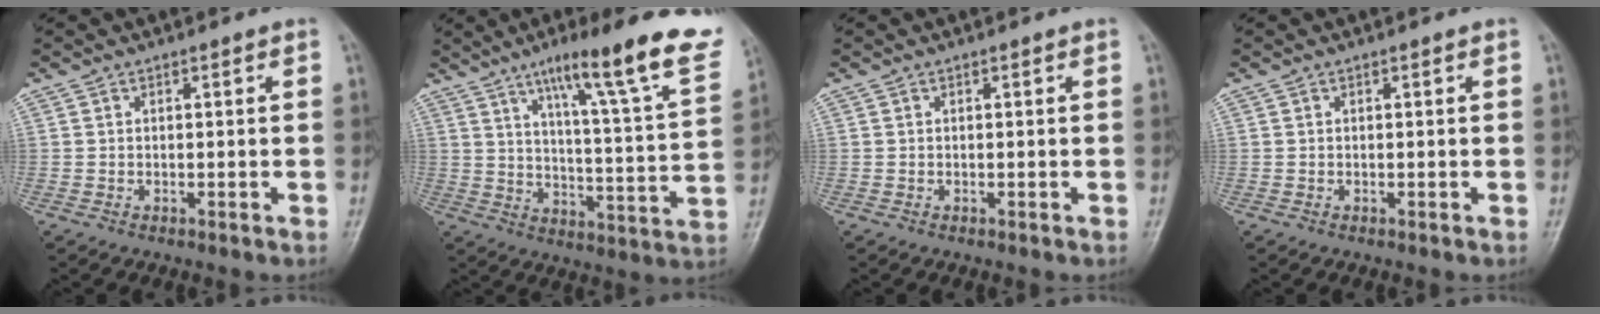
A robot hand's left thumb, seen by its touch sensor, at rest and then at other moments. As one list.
[{"total": 22.4, "force": [13.8, 2.5, 17.4], "torque": [-0.229, -0.048, 0.198]}, {"total": 0.0}, {"total": 0.0}]